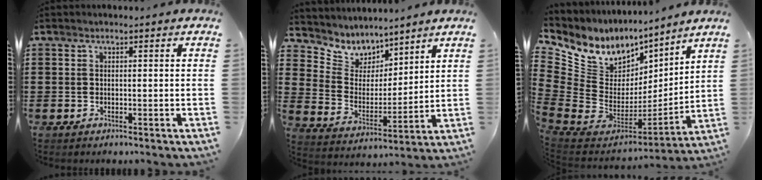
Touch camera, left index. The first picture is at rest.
{"total": 6.2, "force": [5.4, 3.2, 0.0], "torque": [-0.045, -0.044, 0.097]}
{"total": 8.5, "force": [5.5, 6.1, 2.3], "torque": [-0.103, -0.053, 0.100]}